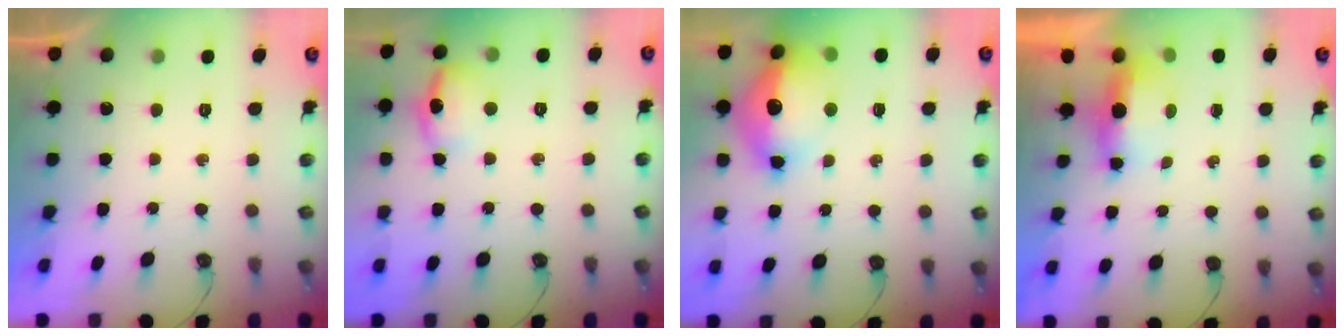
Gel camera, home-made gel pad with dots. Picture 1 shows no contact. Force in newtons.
{"total": 11.2, "press": 11.2, "slide": 1.4}
{"total": 16.4, "press": 16.3, "slide": 1.5}
{"total": 5.0, "press": 4.9, "slide": 1.2}